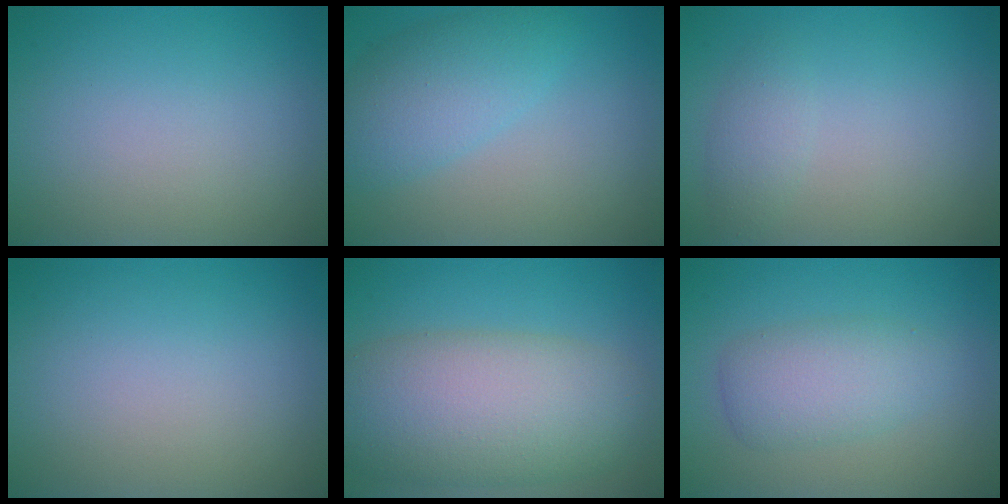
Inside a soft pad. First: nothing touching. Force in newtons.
{"total": 4.6, "press": 4.6, "slide": 0.3}
{"total": 1.4, "press": 1.4, "slide": 0.1}
{"total": 0.0}
{"total": 10.0, "press": 10.0, "slide": 0.6}
{"total": 3.8, "press": 3.8, "slide": 0.1}